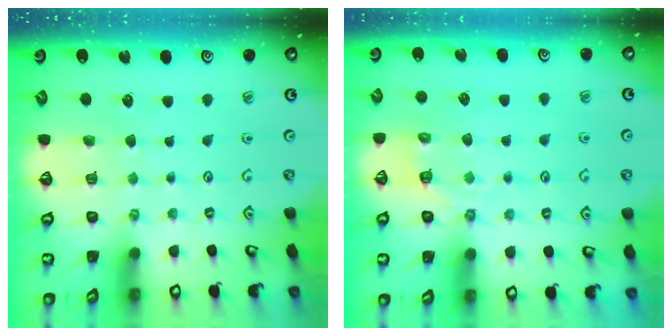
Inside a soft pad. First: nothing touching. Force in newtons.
{"total": 4.6, "press": 4.3, "slide": 1.6}